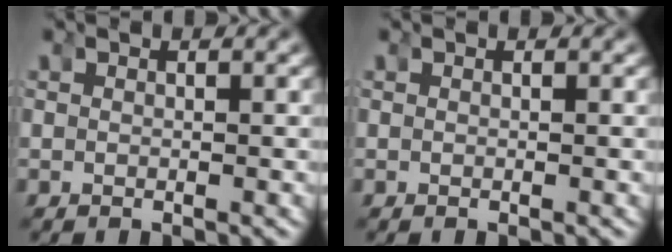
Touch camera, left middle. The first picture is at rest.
{"total": 0.0}